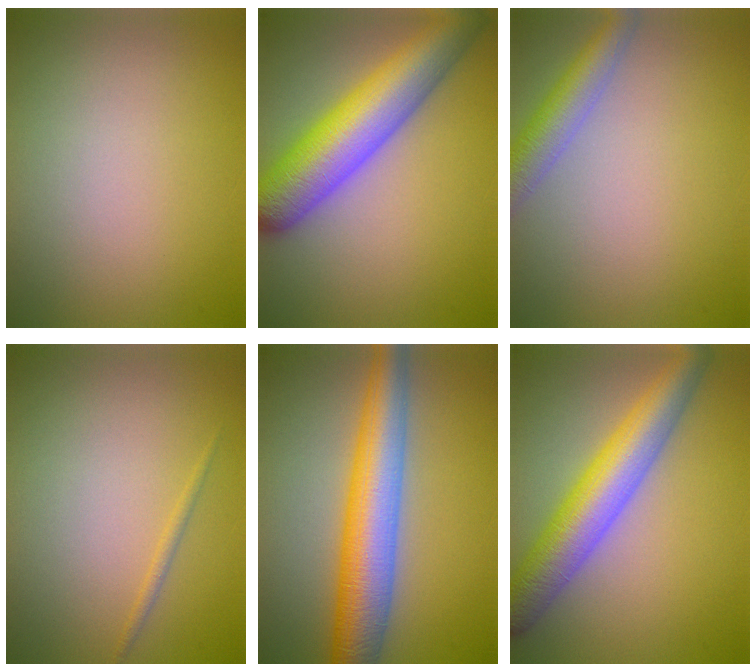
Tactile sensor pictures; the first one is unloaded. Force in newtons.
{"total": 9.7, "press": 9.6, "slide": 0.4}
{"total": 3.9, "press": 3.9, "slide": 0.3}
{"total": 0.8, "press": 0.8, "slide": 0.1}
{"total": 7.9, "press": 7.9, "slide": 0.3}
{"total": 7.3, "press": 7.3, "slide": 0.2}